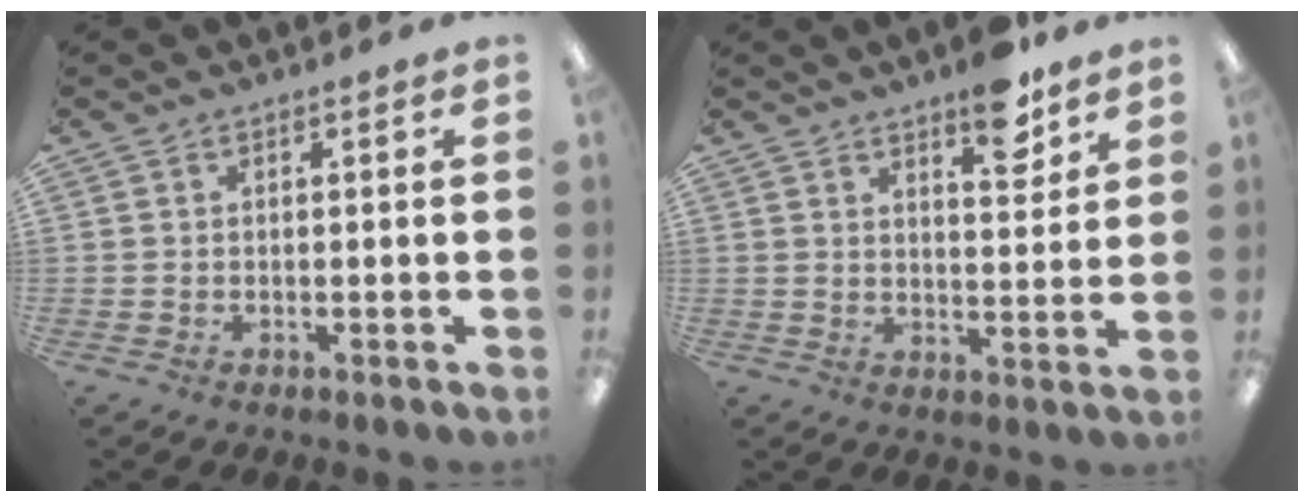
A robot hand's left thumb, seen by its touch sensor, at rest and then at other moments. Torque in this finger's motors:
{"motor_torque": [1.27, 0.79, 0.79, -0.72, 0.05]}